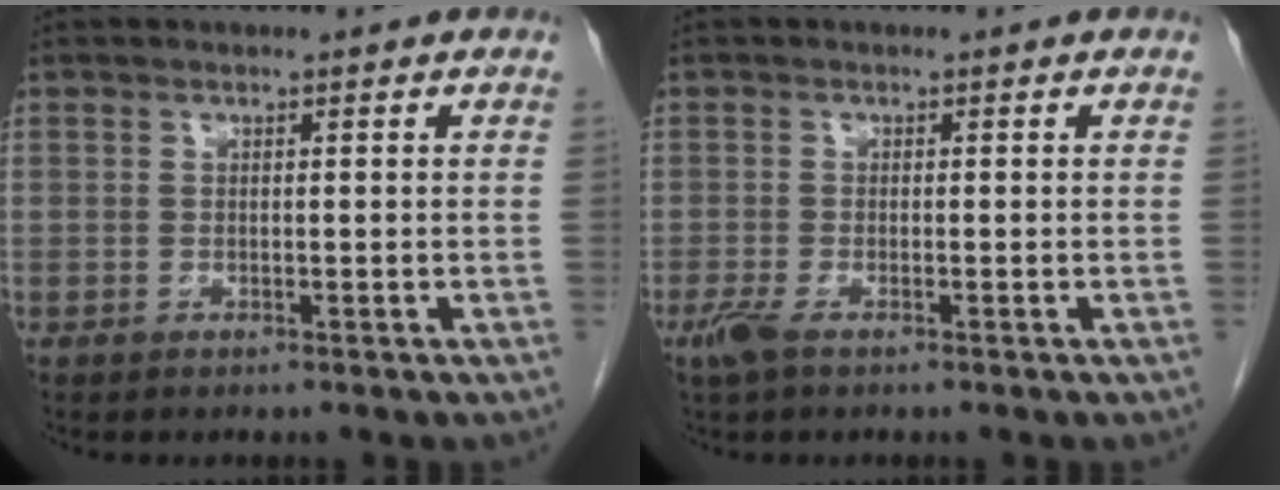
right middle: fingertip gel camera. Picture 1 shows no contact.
{"total": 2.3, "force": [-1.5, 0.5, 1.7], "torque": [-0.044, -0.007, -0.031]}